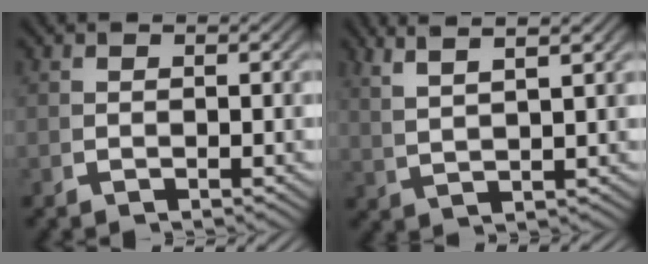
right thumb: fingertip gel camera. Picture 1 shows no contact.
{"total": 5.3, "force": [4.1, 0.7, 3.3], "torque": [-0.043, 0.018, 0.076]}